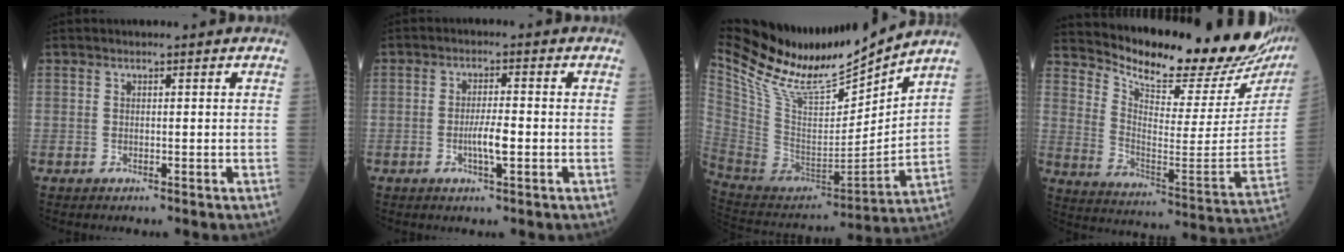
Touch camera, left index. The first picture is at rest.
{"total": 3.5, "force": [-1.1, 0.3, 3.3], "torque": [-0.063, -0.005, -0.022]}
{"total": 22.0, "force": [19.5, 2.0, 9.9], "torque": [-0.193, -0.034, 0.350]}
{"total": 23.8, "force": [21.5, 3.4, 9.5], "torque": [-0.161, -0.097, 0.294]}